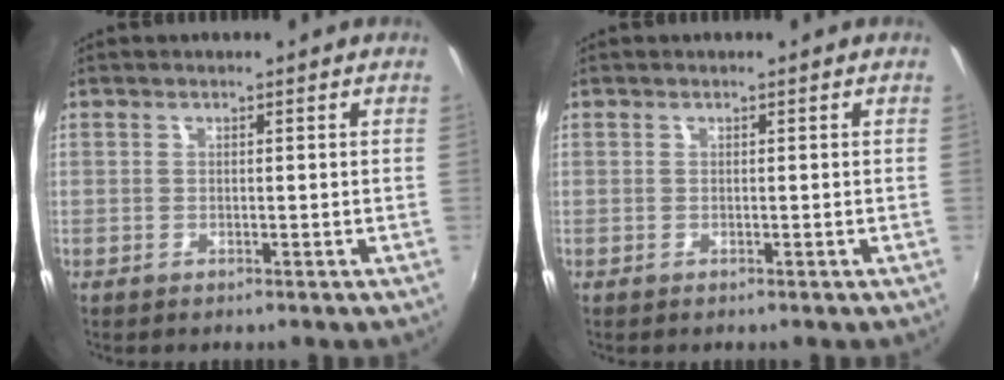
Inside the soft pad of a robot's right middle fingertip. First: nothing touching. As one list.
[{"total": 0.0}]